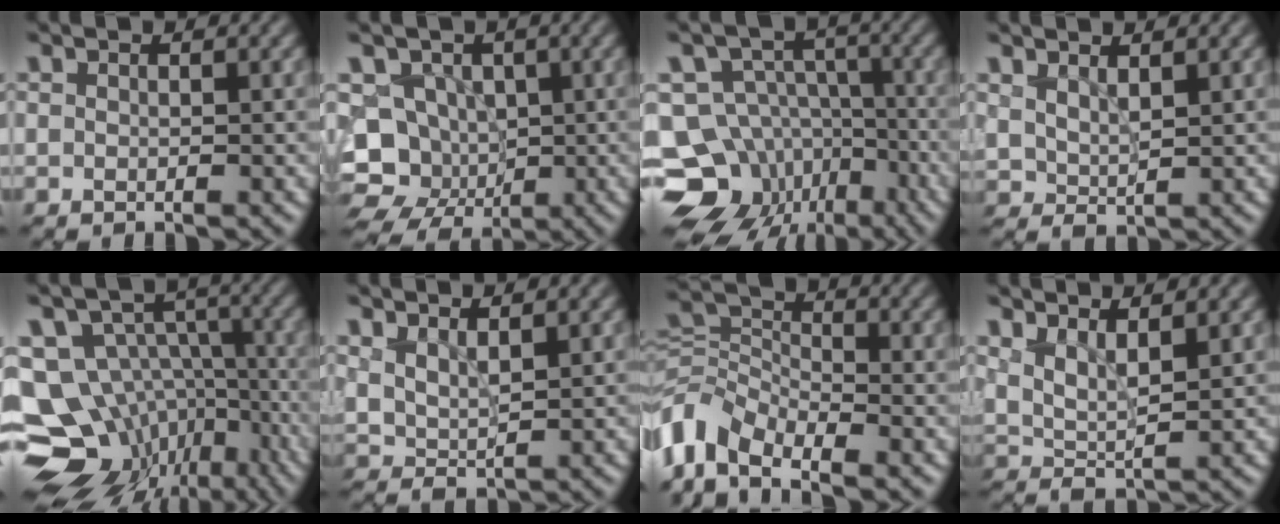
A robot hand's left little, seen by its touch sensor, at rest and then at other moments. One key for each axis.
{"total": 11.0, "fx": -4.1, "fy": 9.4, "fz": 3.9, "tx": -0.066, "ty": -0.017, "tz": -0.079}
{"total": 14.9, "fx": -8.2, "fy": 11.0, "fz": 5.8, "tx": -0.095, "ty": -0.017, "tz": -0.126}
{"total": 1.9, "fx": 0.9, "fy": 1.1, "fz": 1.3, "tx": -0.032, "ty": -0.005, "tz": 0.020}
{"total": 14.1, "fx": -6.8, "fy": 10.6, "fz": 6.4, "tx": -0.125, "ty": -0.011, "tz": -0.077}
{"total": 2.2, "fx": 1.1, "fy": 1.1, "fz": 1.6, "tx": -0.038, "ty": -0.005, "tz": 0.021}
{"total": 6.5, "fx": -4.7, "fy": 3.2, "fz": 3.1, "tx": -0.059, "ty": 0.006, "tz": -0.116}
{"total": 2.7, "fx": 1.5, "fy": 0.9, "fz": 2.1, "tx": -0.046, "ty": -0.006, "tz": 0.029}